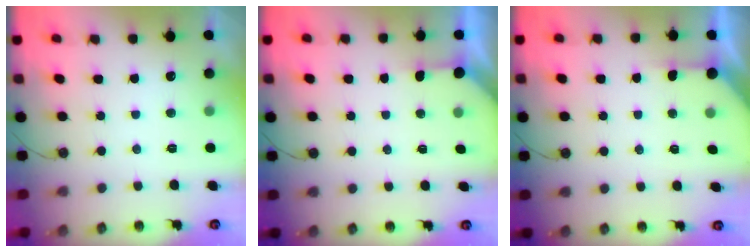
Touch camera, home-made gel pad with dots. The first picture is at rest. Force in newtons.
{"total": 2.3, "press": 2.3, "slide": 0.3}
{"total": 2.4, "press": 2.4, "slide": 0.3}